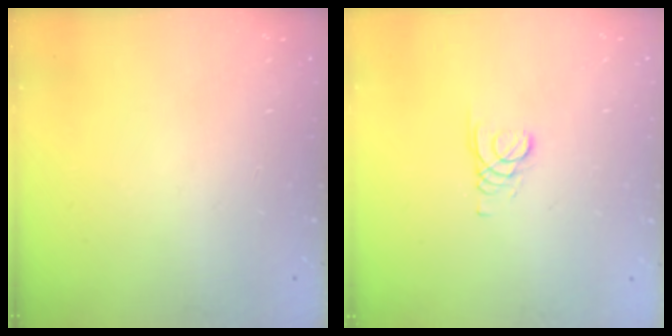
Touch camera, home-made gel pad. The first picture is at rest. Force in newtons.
{"total": 1.6, "press": 1.6, "slide": 0.2}